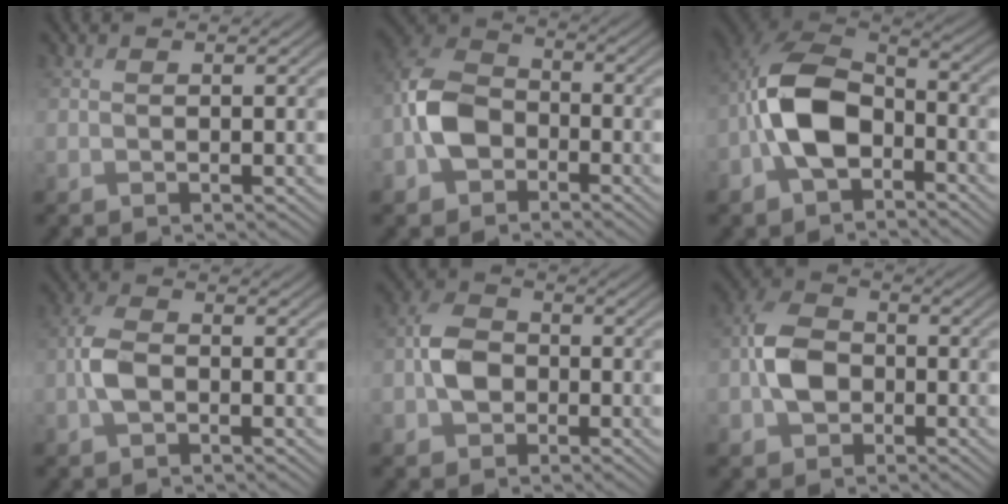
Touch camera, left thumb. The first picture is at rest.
{"total": 7.5, "force": [-2.4, 5.4, 4.6], "torque": [-0.107, 0.009, -0.066]}
{"total": 10.7, "force": [-3.1, 6.1, 8.2], "torque": [-0.178, 0.008, -0.076]}
{"total": 3.1, "force": [-0.8, 1.5, 2.6], "torque": [-0.060, 0.010, -0.027]}
{"total": 4.6, "force": [-1.0, 3.5, 2.8], "torque": [-0.057, 0.010, -0.031]}
{"total": 6.0, "force": [-1.2, 4.4, 3.8], "torque": [-0.078, 0.013, -0.038]}